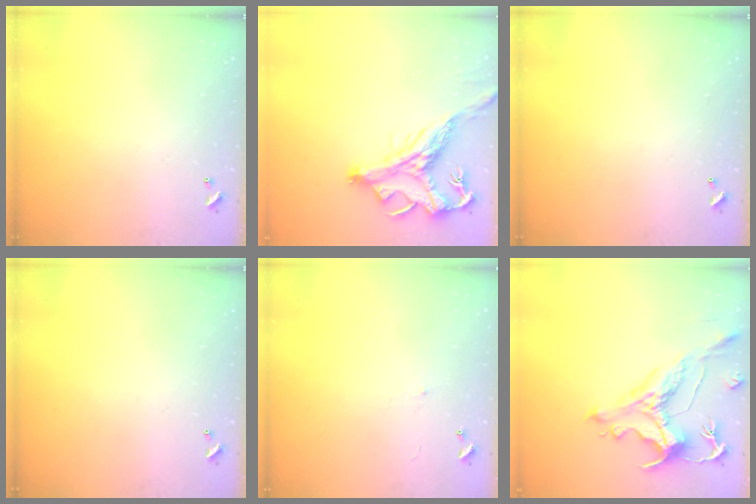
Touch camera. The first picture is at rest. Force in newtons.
{"total": 2.9, "press": 2.5, "slide": 1.4}
{"total": 0.0}
{"total": 0.0}
{"total": 0.6, "press": 0.0, "slide": 0.6}
{"total": 1.7, "press": 0.9, "slide": 1.4}